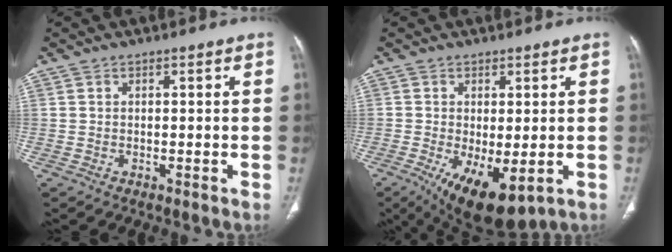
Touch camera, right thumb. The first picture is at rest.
{"total": 11.1, "force": [-3.9, 4.7, 9.2], "torque": [-0.146, -0.020, -0.046]}